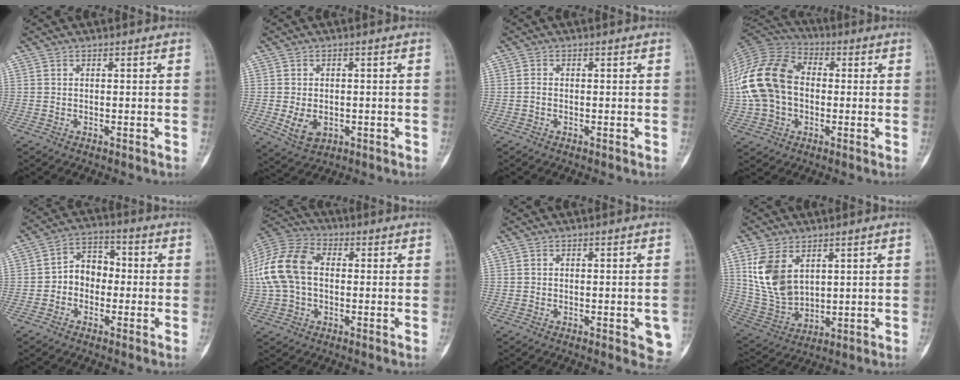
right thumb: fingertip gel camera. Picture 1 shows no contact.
{"total": 5.2, "force": [-1.1, 3.7, 3.5], "torque": [-0.056, -0.003, -0.006]}
{"total": 0.7, "force": [-0.2, 0.5, 0.5], "torque": [-0.008, 0.001, -0.007]}
{"total": 18.2, "force": [0.2, 13.1, 12.6], "torque": [-0.256, 0.029, -0.002]}
{"total": 7.0, "force": [-1.0, 5.5, 4.2], "torque": [-0.040, 0.033, -0.033]}
{"total": 16.4, "force": [0.9, 11.2, 11.9], "torque": [-0.264, 0.034, 0.013]}
{"total": 5.3, "force": [-1.6, 1.9, 4.6], "torque": [-0.035, -0.001, -0.016]}
{"total": 11.7, "force": [4.4, 7.3, 8.0], "torque": [-0.153, -0.016, 0.105]}